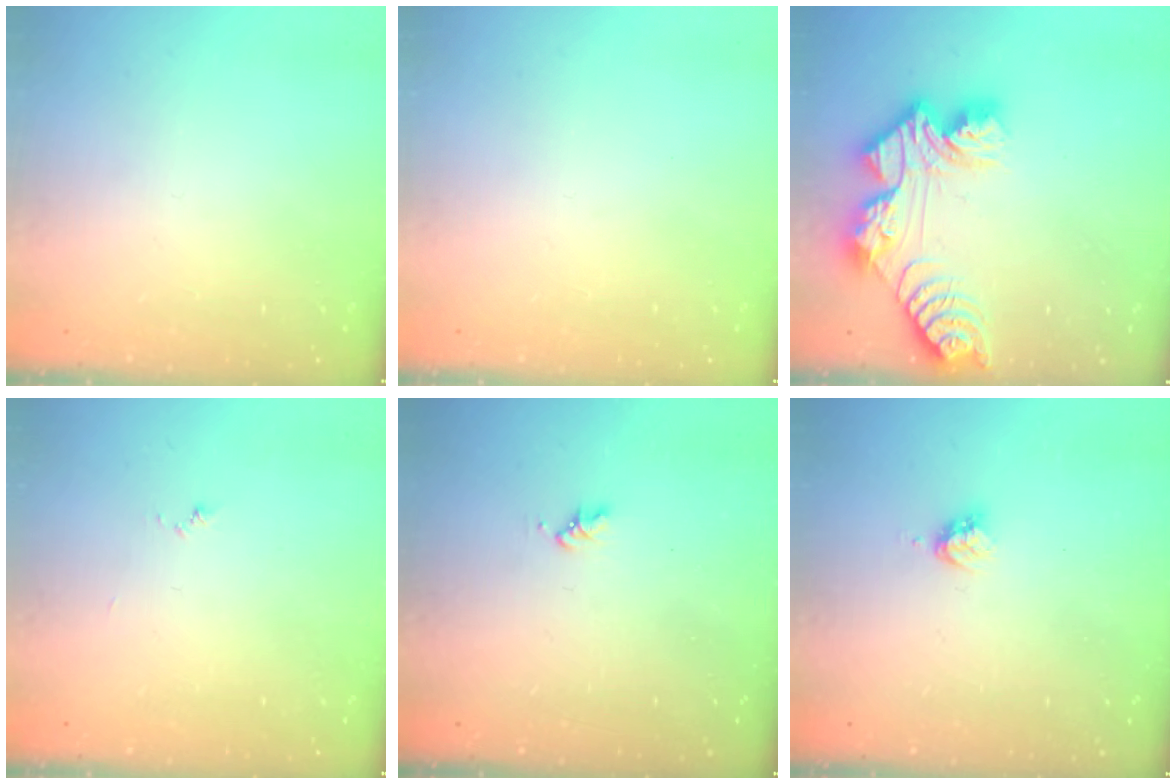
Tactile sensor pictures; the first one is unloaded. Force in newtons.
{"total": 0.0}
{"total": 13.7, "press": 13.7, "slide": 1.1}
{"total": 3.8, "press": 3.8, "slide": 0.4}
{"total": 1.6, "press": 1.6, "slide": 0.3}
{"total": 4.5, "press": 4.5, "slide": 0.5}